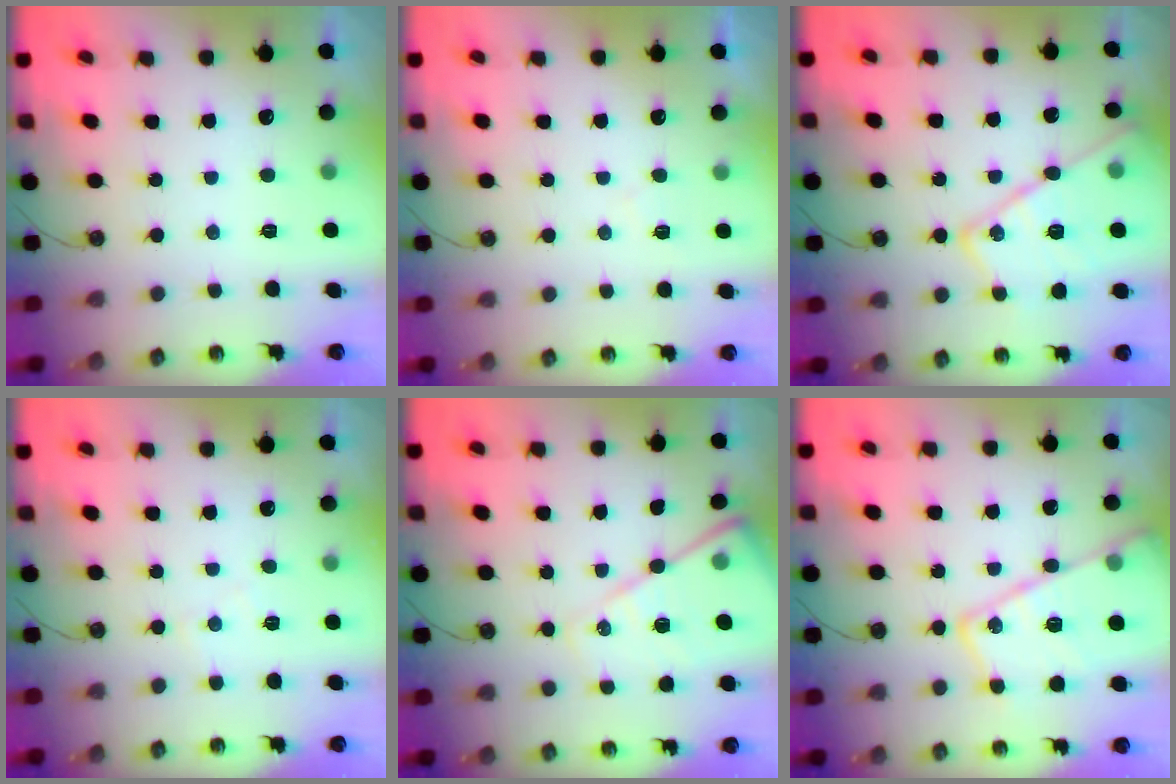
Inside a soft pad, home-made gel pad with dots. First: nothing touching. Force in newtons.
{"total": 4.8, "press": 4.7, "slide": 0.9}
{"total": 19.4, "press": 19.3, "slide": 1.5}
{"total": 4.0, "press": 3.9, "slide": 0.6}
{"total": 15.0, "press": 14.9, "slide": 1.8}
{"total": 20.5, "press": 20.4, "slide": 2.1}